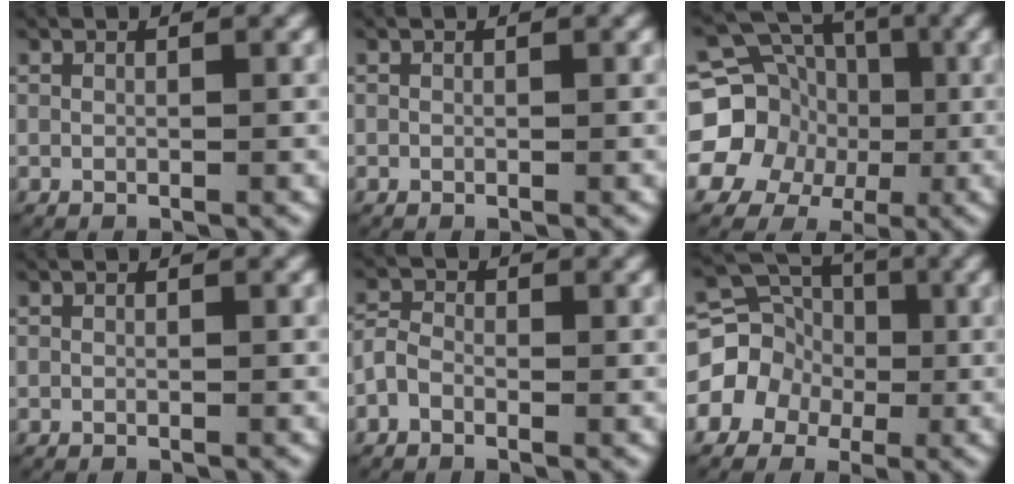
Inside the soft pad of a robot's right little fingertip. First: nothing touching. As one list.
[{"total": 0.0}, {"total": 16.7, "force": [0.9, 15.3, 6.4], "torque": [-0.174, -0.041, 0.004]}, {"total": 0.0}, {"total": 1.8, "force": [-0.9, 1.5, 0.7], "torque": [-0.020, -0.001, -0.021]}, {"total": 12.6, "force": [-0.2, 11.6, 5.1], "torque": [-0.124, -0.026, -0.012]}]